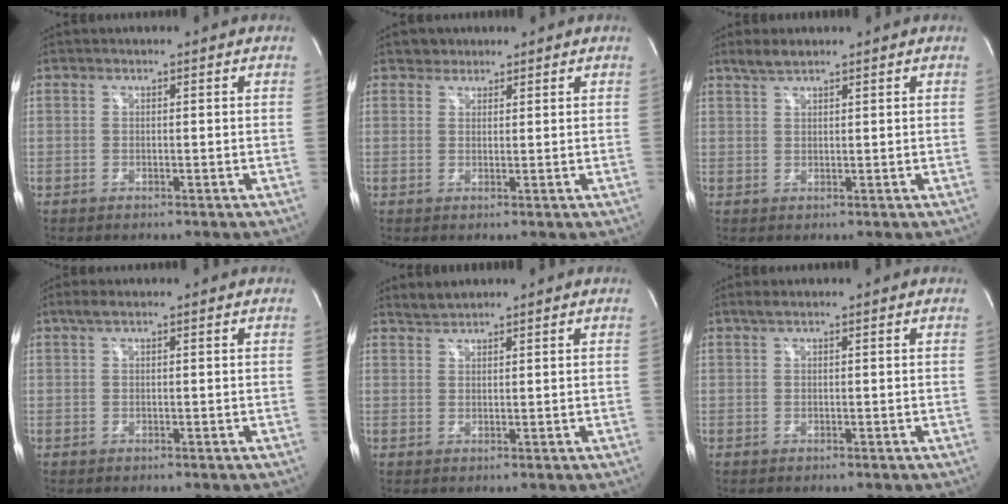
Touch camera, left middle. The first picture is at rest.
{"total": 1.9, "force": [1.4, 1.3, -0.2], "torque": [0.007, 0.005, 0.017]}
{"total": 2.2, "force": [1.9, 0.4, 1.0], "torque": [-0.027, 0.008, 0.041]}
{"total": 1.5, "force": [0.9, 0.3, 1.1], "torque": [-0.029, 0.014, 0.019]}
{"total": 1.8, "force": [1.7, 0.2, 0.1], "torque": [-0.008, 0.007, 0.039]}
{"total": 0.9, "force": [0.7, 0.1, 0.6], "torque": [-0.017, 0.010, 0.015]}